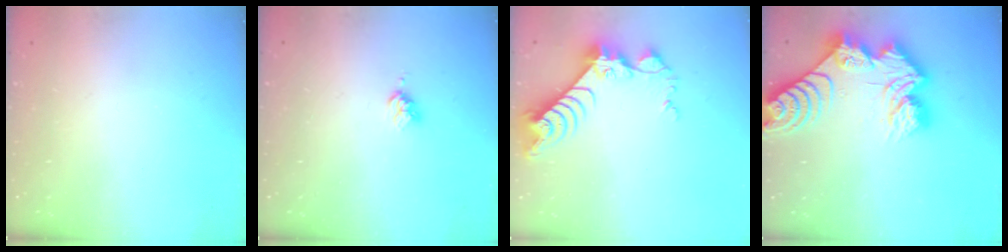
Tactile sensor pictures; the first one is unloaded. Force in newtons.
{"total": 3.6, "press": 3.5, "slide": 0.4}
{"total": 9.3, "press": 9.3, "slide": 0.7}
{"total": 17.3, "press": 17.2, "slide": 1.7}